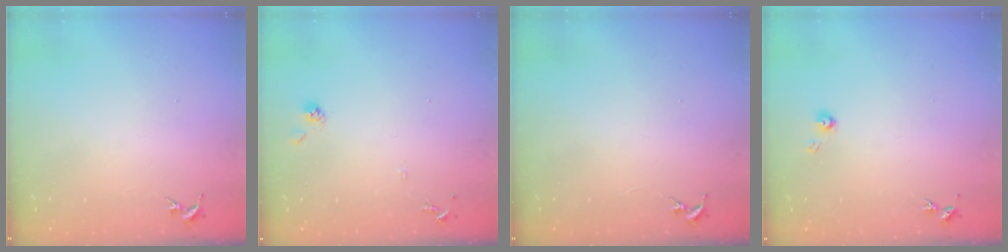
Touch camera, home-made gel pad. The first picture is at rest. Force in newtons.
{"total": 7.3, "press": 7.3, "slide": 0.4}
{"total": 0.0}
{"total": 3.8, "press": 3.7, "slide": 0.2}